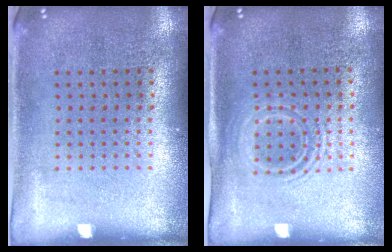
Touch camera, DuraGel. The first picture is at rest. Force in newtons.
{"total": 1.4, "press": 1.2, "slide": 0.7}